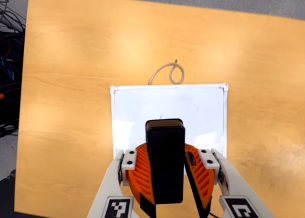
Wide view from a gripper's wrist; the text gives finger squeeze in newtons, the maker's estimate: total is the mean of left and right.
{"total": 9.0, "left": 9.3, "right": 8.7}